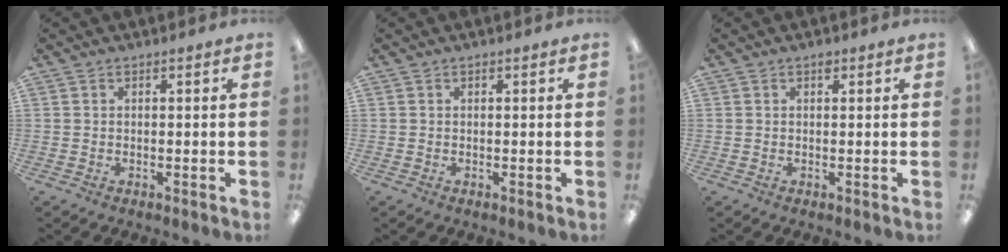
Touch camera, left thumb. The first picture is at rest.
{"total": 0.0}
{"total": 0.8, "force": [0.5, 0.4, 0.5], "torque": [-0.002, -0.002, 0.008]}